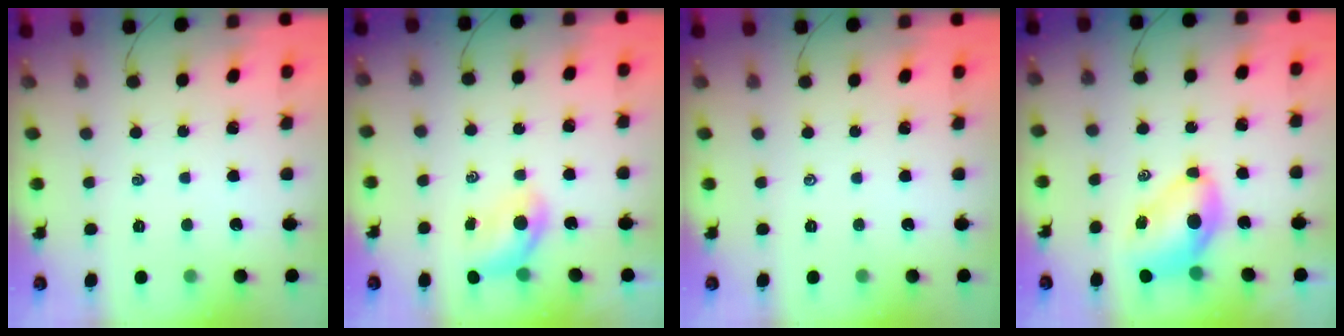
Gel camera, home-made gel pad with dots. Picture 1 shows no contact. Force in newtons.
{"total": 4.8, "press": 4.8, "slide": 0.6}
{"total": 0.0}
{"total": 7.4, "press": 7.4, "slide": 1.0}